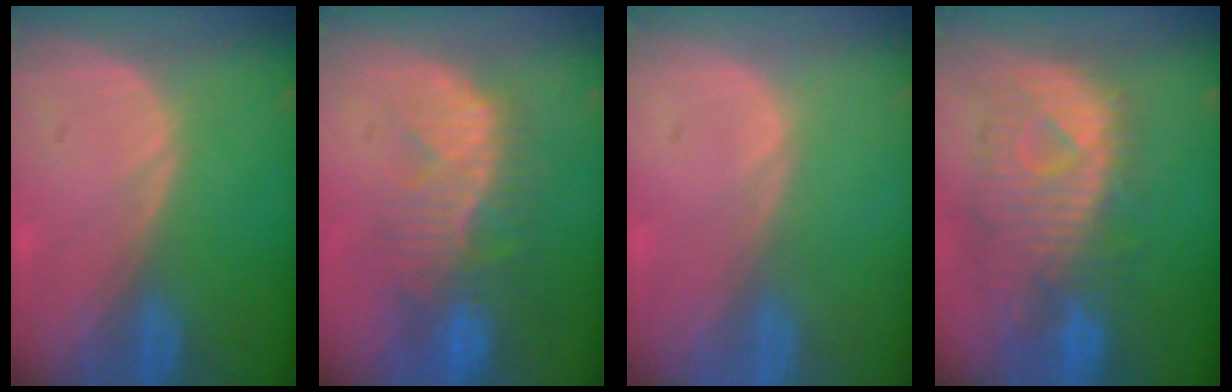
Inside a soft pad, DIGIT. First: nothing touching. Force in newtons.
{"total": 10.1, "press": 8.9, "slide": 4.7}
{"total": 0.6, "press": 0.1, "slide": 0.6}
{"total": 10.7, "press": 9.7, "slide": 4.7}